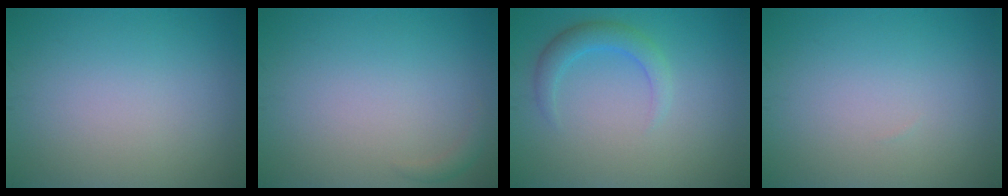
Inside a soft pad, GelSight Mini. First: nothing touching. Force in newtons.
{"total": 0.9, "press": 0.9, "slide": 0.1}
{"total": 2.5, "press": 2.5, "slide": 0.1}
{"total": 0.0}